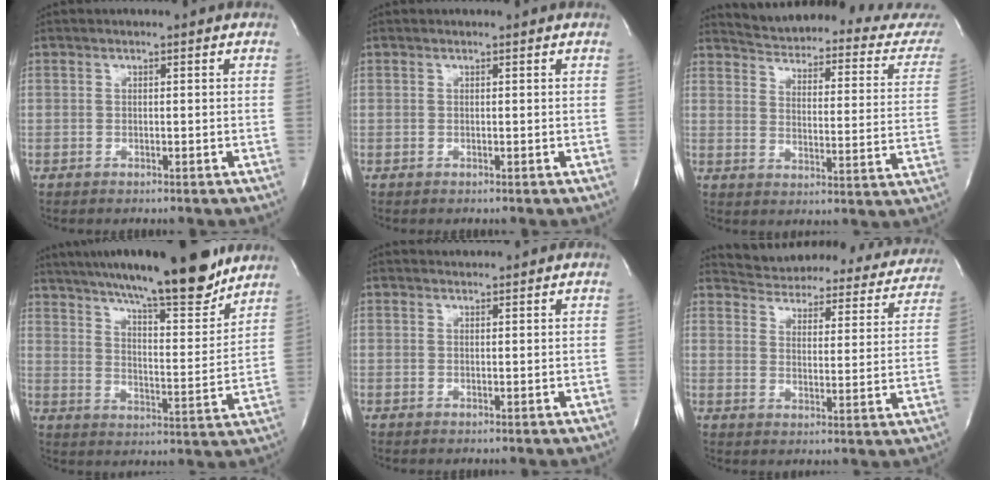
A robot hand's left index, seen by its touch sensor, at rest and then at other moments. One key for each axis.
{"total": 0.0}
{"total": 22.6, "fx": 21.3, "fy": 3.6, "fz": 6.7, "tx": -0.085, "ty": -0.085, "tz": 0.243}
{"total": 19.9, "fx": 16.6, "fy": 2.2, "fz": 10.8, "tx": -0.173, "ty": -0.009, "tz": 0.245}
{"total": 0.7, "fx": 0.6, "fy": 0.0, "fz": -0.3, "tx": -0.007, "ty": 0.001, "tz": 0.013}
{"total": 23.7, "fx": 22.2, "fy": 6.1, "fz": 5.8, "tx": -0.085, "ty": -0.051, "tz": 0.262}